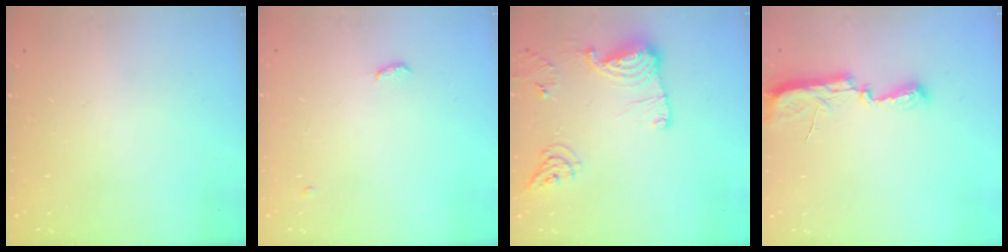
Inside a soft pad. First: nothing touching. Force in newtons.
{"total": 7.6, "press": 4.2, "slide": 6.4}
{"total": 12.9, "press": 12.9, "slide": 0.7}
{"total": 10.1, "press": 8.9, "slide": 4.8}